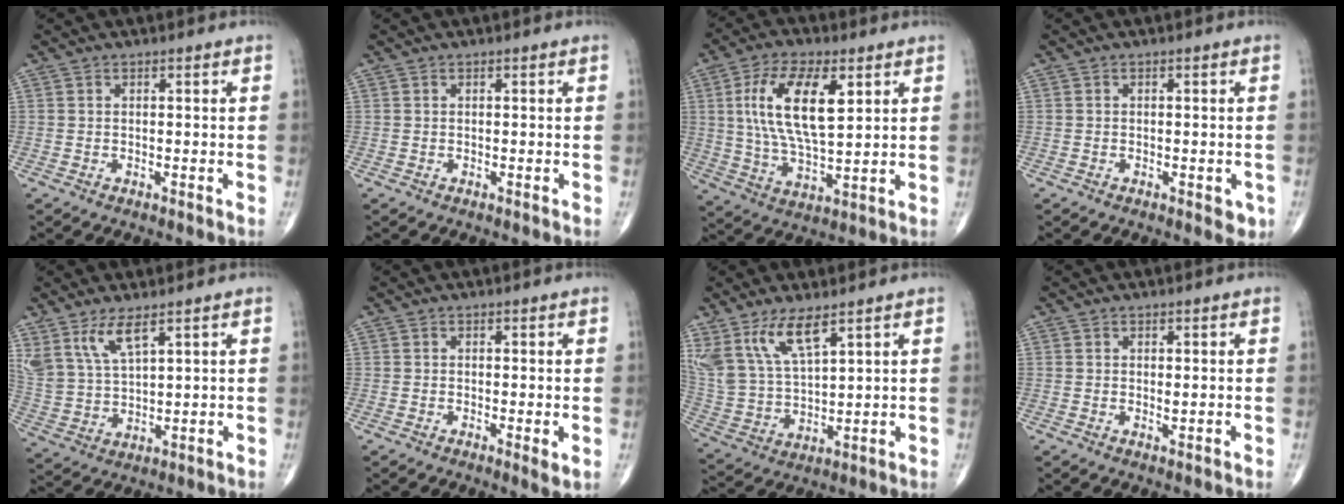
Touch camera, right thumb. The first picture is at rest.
{"total": 0.0}
{"total": 15.5, "force": [4.6, 6.5, 13.3], "torque": [-0.247, -0.013, 0.089]}
{"total": 2.3, "force": [-0.9, 1.1, 1.8], "torque": [-0.010, 0.000, -0.010]}
{"total": 8.2, "force": [5.4, 2.6, 5.6], "torque": [-0.114, -0.025, 0.120]}
{"total": 1.9, "force": [-0.3, 0.4, 1.9], "torque": [-0.036, -0.009, -0.010]}
{"total": 12.2, "force": [7.7, 4.4, 8.4], "torque": [-0.170, -0.028, 0.169]}
{"total": 0.6, "force": [0.2, 0.2, 0.6], "torque": [-0.011, -0.004, 0.003]}